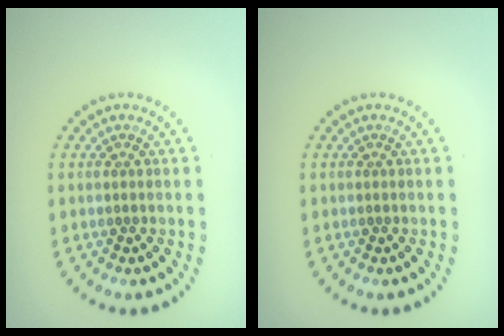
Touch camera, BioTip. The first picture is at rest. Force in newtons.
{"total": 0.0}